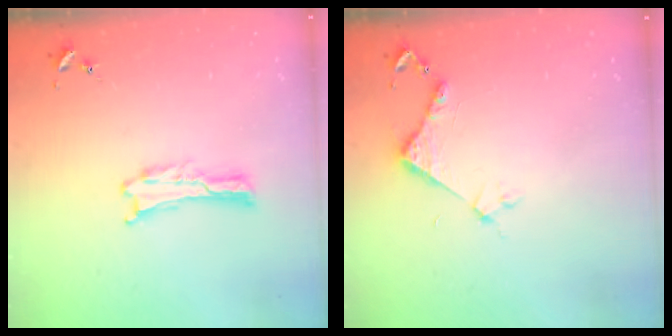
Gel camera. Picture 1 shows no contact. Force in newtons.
{"total": 3.8, "press": 3.8, "slide": 0.3}